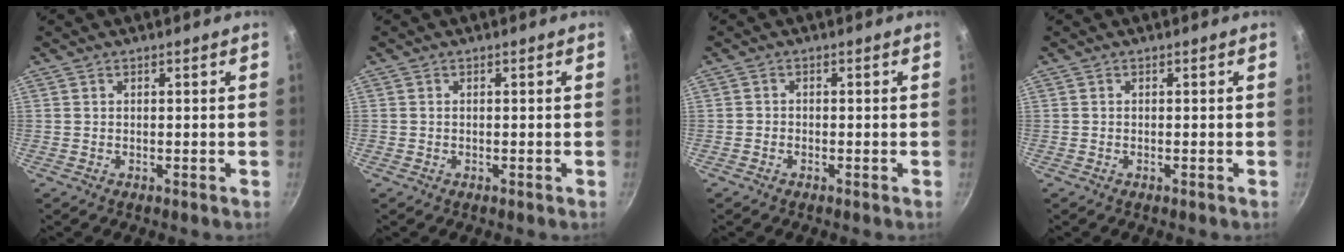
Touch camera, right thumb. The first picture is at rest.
{"total": 0.0}
{"total": 0.7, "force": [-0.6, 0.4, 0.2], "torque": [-0.010, 0.004, -0.016]}
{"total": 0.0}